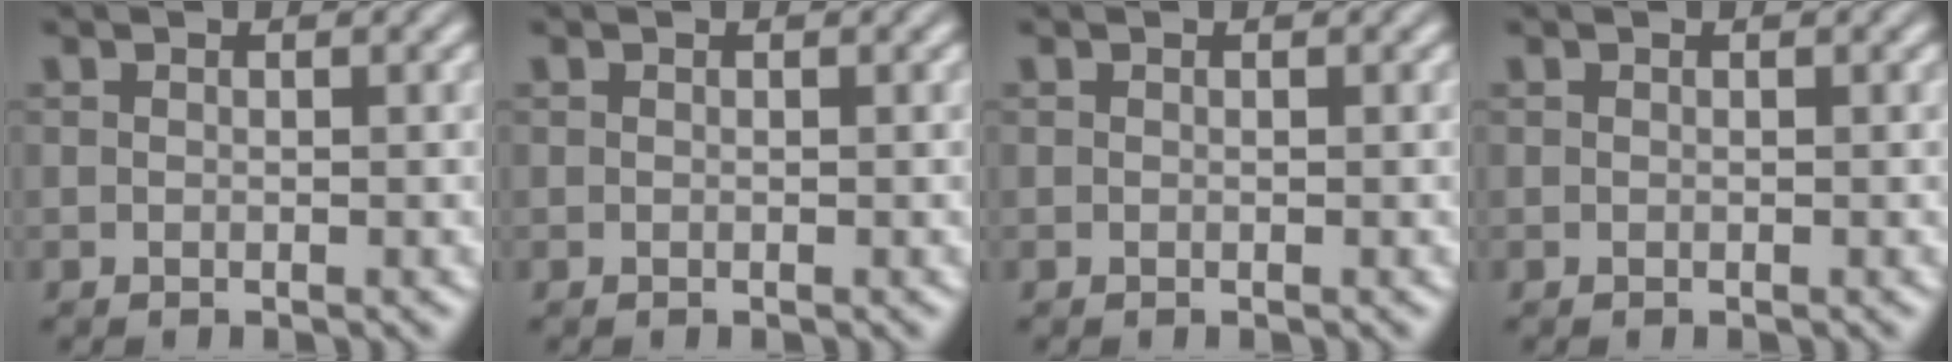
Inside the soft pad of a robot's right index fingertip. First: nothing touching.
{"total": 0.0}
{"total": 0.0}
{"total": 0.0}